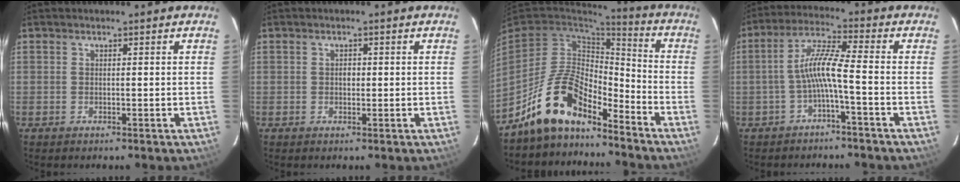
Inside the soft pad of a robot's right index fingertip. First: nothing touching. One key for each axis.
{"total": 1.1, "fx": 0.0, "fy": 1.0, "fz": 0.6, "tx": -0.008, "ty": 0.004, "tz": 0.000}
{"total": 13.7, "fx": -10.6, "fy": 5.2, "fz": 7.0, "tx": -0.155, "ty": 0.009, "tz": -0.199}
{"total": 6.5, "fx": -2.4, "fy": -0.2, "fz": 6.1, "tx": -0.138, "ty": 0.015, "tz": -0.046}